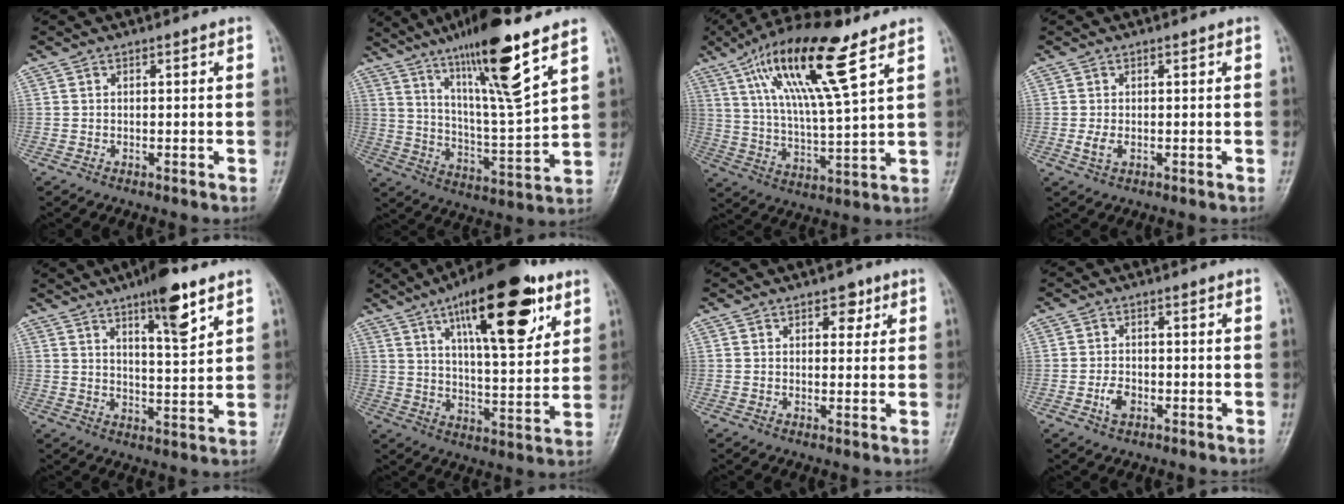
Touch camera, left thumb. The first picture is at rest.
{"total": 18.6, "force": [11.6, 1.5, 14.5], "torque": [-0.240, -0.057, 0.202]}
{"total": 18.6, "force": [9.7, 3.9, 15.4], "torque": [-0.279, -0.027, 0.177]}
{"total": 2.2, "force": [-0.1, 1.3, 1.7], "torque": [-0.039, -0.007, -0.004]}
{"total": 10.2, "force": [6.3, 2.2, 7.7], "torque": [-0.109, -0.037, 0.098]}
{"total": 21.6, "force": [11.1, 7.3, 17.1], "torque": [-0.229, -0.037, 0.173]}
{"total": 3.2, "force": [1.7, 2.1, 1.7], "torque": [0.000, -0.005, 0.021]}
{"total": 3.1, "force": [-1.2, 2.0, 2.0], "torque": [-0.033, 0.006, -0.022]}